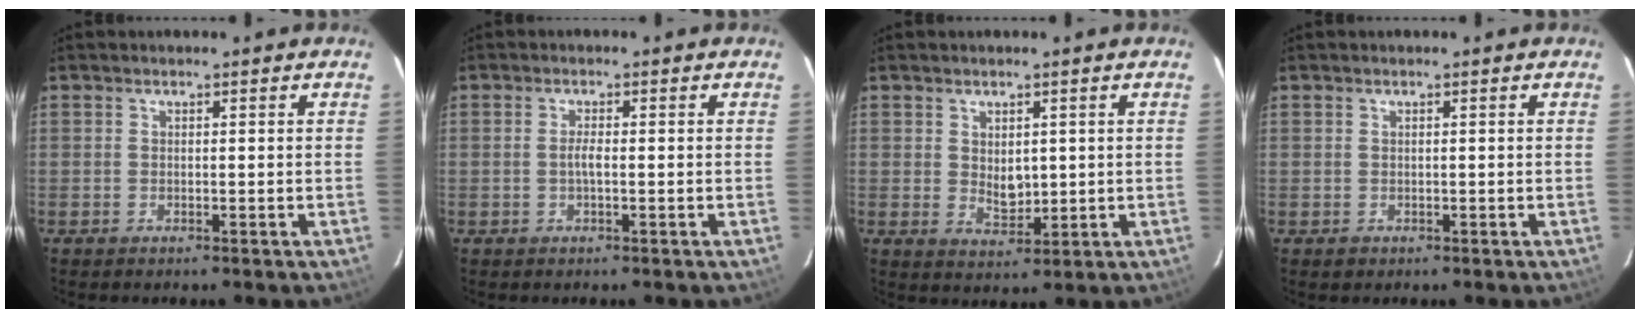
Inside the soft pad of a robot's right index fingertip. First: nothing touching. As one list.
[{"total": 1.6, "force": [-0.3, 0.2, 1.5], "torque": [-0.030, 0.001, -0.008]}, {"total": 3.9, "force": [0.9, 2.7, 2.7], "torque": [-0.041, -0.002, 0.021]}, {"total": 1.2, "force": [-0.1, 1.2, 0.1], "torque": [0.001, 0.001, 0.002]}]